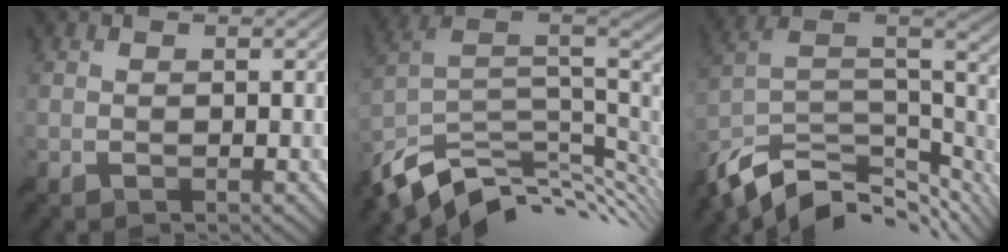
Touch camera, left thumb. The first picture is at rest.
{"total": 12.2, "force": [-5.7, 5.9, 8.9], "torque": [-0.200, -0.017, -0.098]}
{"total": 13.0, "force": [-8.5, 5.8, 8.1], "torque": [-0.197, -0.011, -0.141]}